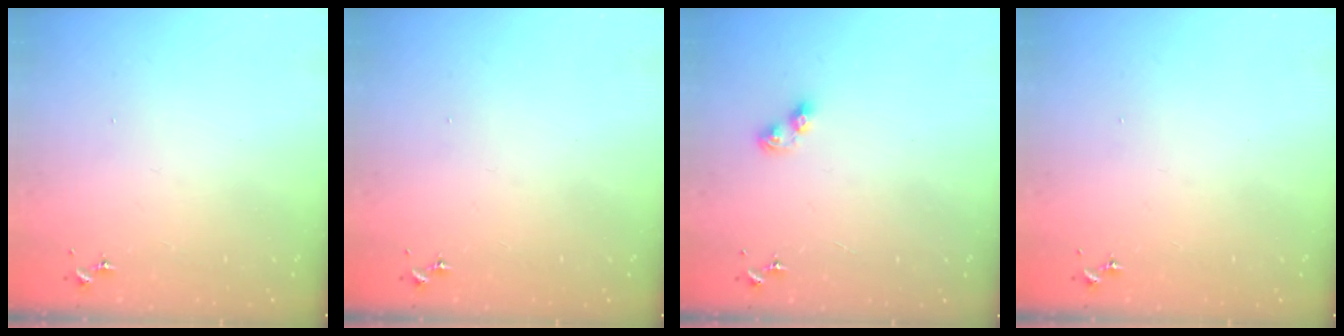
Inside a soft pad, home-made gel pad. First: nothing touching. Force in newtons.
{"total": 0.0}
{"total": 6.6, "press": 6.6, "slide": 0.7}
{"total": 0.0}